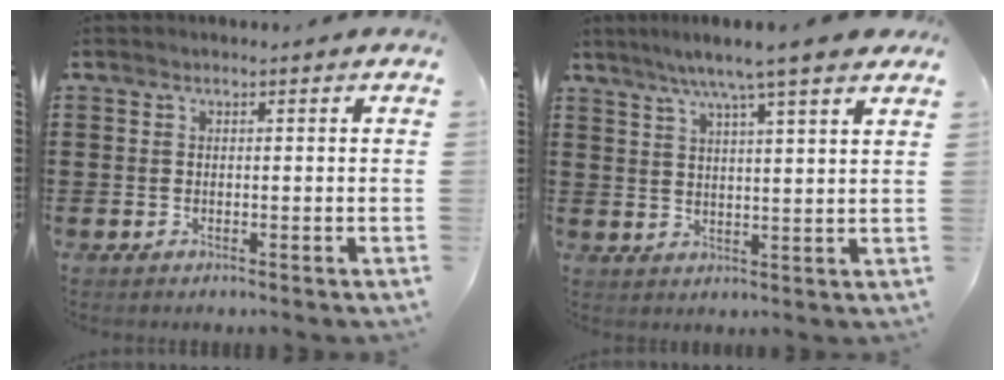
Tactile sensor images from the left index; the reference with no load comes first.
{"total": 6.5, "force": [5.1, -0.2, 4.0], "torque": [-0.092, -0.011, 0.087]}